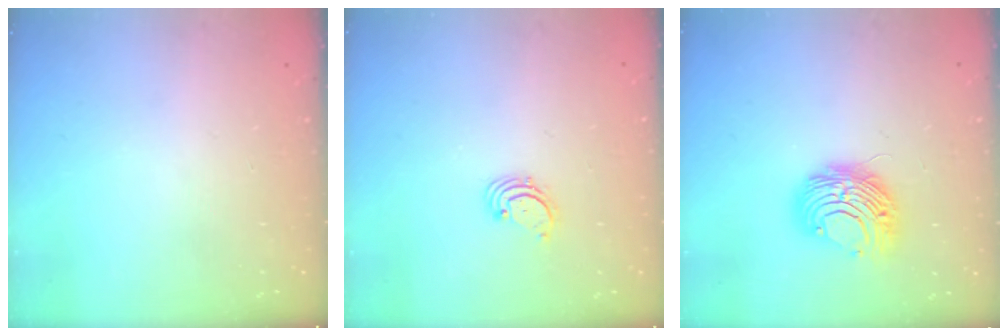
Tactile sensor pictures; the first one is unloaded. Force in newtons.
{"total": 1.7, "press": 1.7, "slide": 0.2}
{"total": 8.9, "press": 8.9, "slide": 0.1}